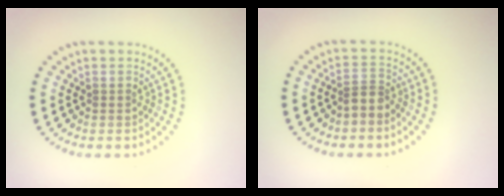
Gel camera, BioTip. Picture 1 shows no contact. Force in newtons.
{"total": 2.0, "press": 1.4, "slide": 1.4}